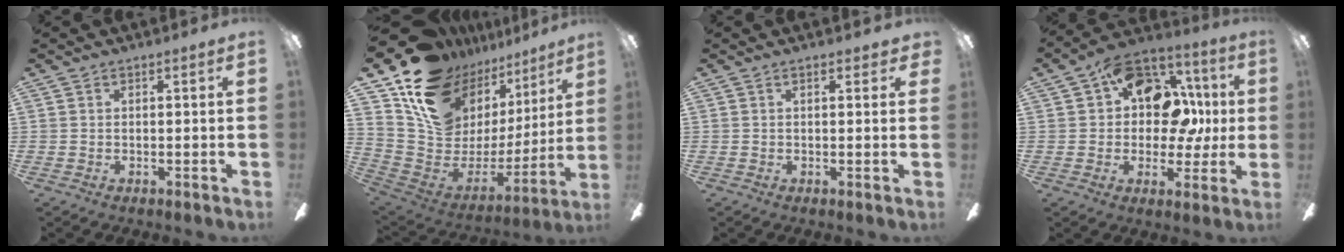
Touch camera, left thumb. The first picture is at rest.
{"total": 19.1, "force": [12.6, 11.9, 8.1], "torque": [-0.142, -0.088, 0.244]}
{"total": 1.1, "force": [0.6, 0.6, 0.6], "torque": [-0.004, 0.001, 0.009]}
{"total": 17.4, "force": [4.8, 12.2, 11.5], "torque": [-0.157, -0.002, 0.093]}